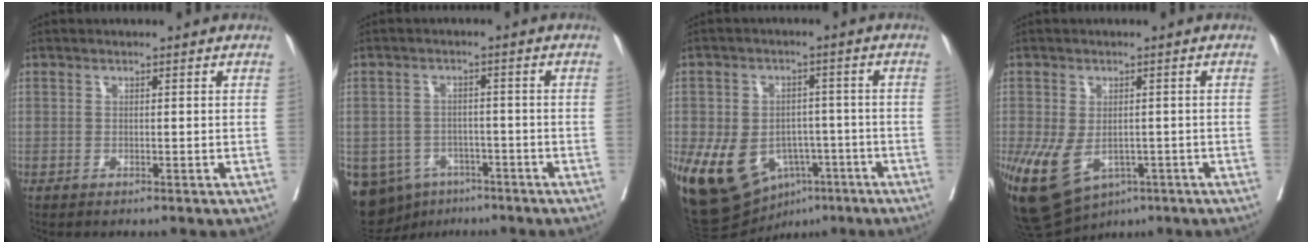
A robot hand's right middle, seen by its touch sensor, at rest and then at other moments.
{"total": 12.7, "force": [-6.8, 9.7, 4.5], "torque": [-0.116, 0.004, -0.089]}
{"total": 15.9, "force": [-6.6, 11.1, 9.2], "torque": [-0.182, 0.009, -0.088]}
{"total": 11.7, "force": [-5.2, 7.3, 7.4], "torque": [-0.152, -0.010, -0.073]}